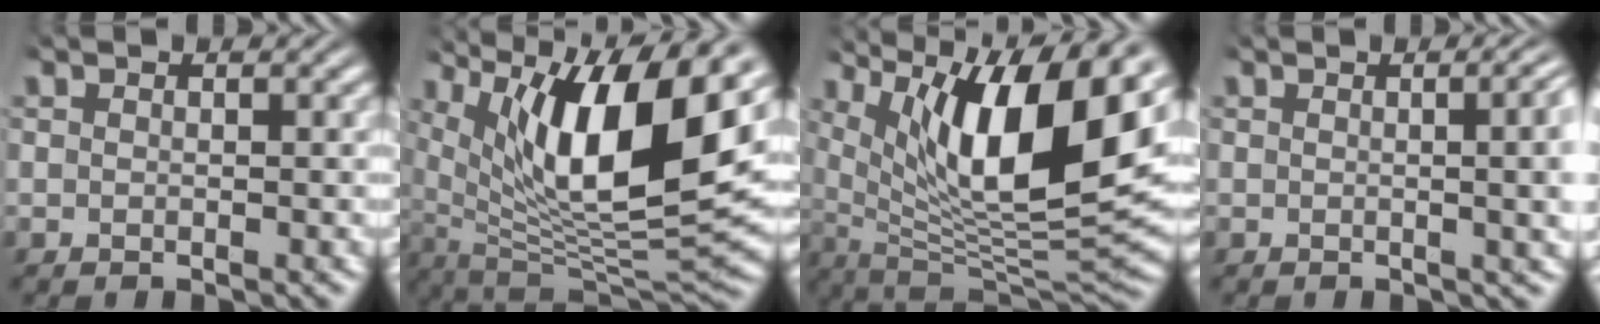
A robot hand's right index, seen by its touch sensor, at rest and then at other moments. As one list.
[{"total": 14.1, "force": [3.0, 6.8, 11.9], "torque": [-0.198, -0.012, 0.058]}, {"total": 14.1, "force": [3.5, 6.1, 12.2], "torque": [-0.194, -0.005, 0.063]}, {"total": 4.1, "force": [0.6, 1.2, 3.9], "torque": [-0.029, 0.021, -0.002]}]